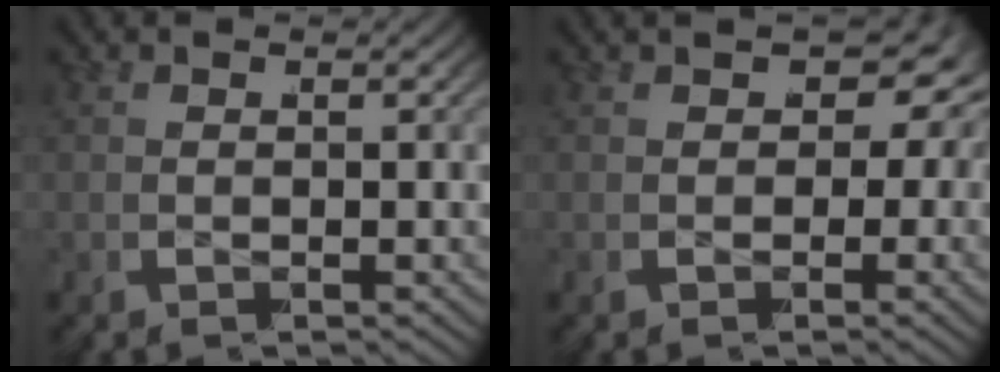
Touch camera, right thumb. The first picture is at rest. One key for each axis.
{"total": 6.3, "fx": 0.6, "fy": 3.7, "fz": 5.1, "tx": -0.061, "ty": -0.007, "tz": 0.012}